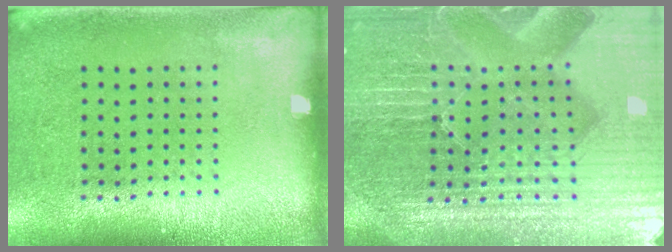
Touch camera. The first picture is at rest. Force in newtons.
{"total": 6.7, "press": 5.9, "slide": 3.2}